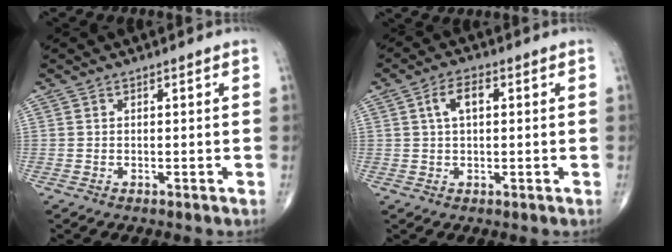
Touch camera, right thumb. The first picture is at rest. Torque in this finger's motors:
{"motor_torque": [-0.55, 0.77, 0.27, 0.14, 0.04]}